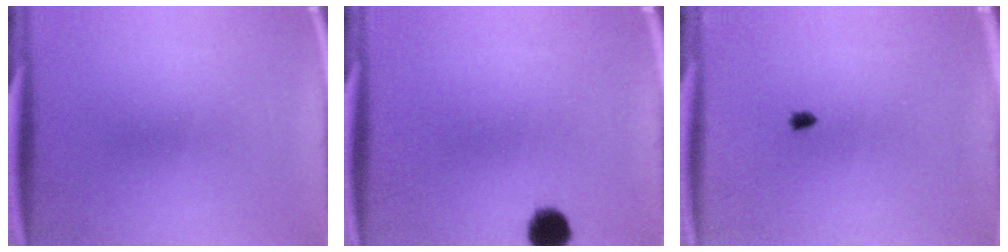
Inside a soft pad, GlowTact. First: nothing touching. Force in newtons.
{"total": 5.6}
{"total": 0.6}